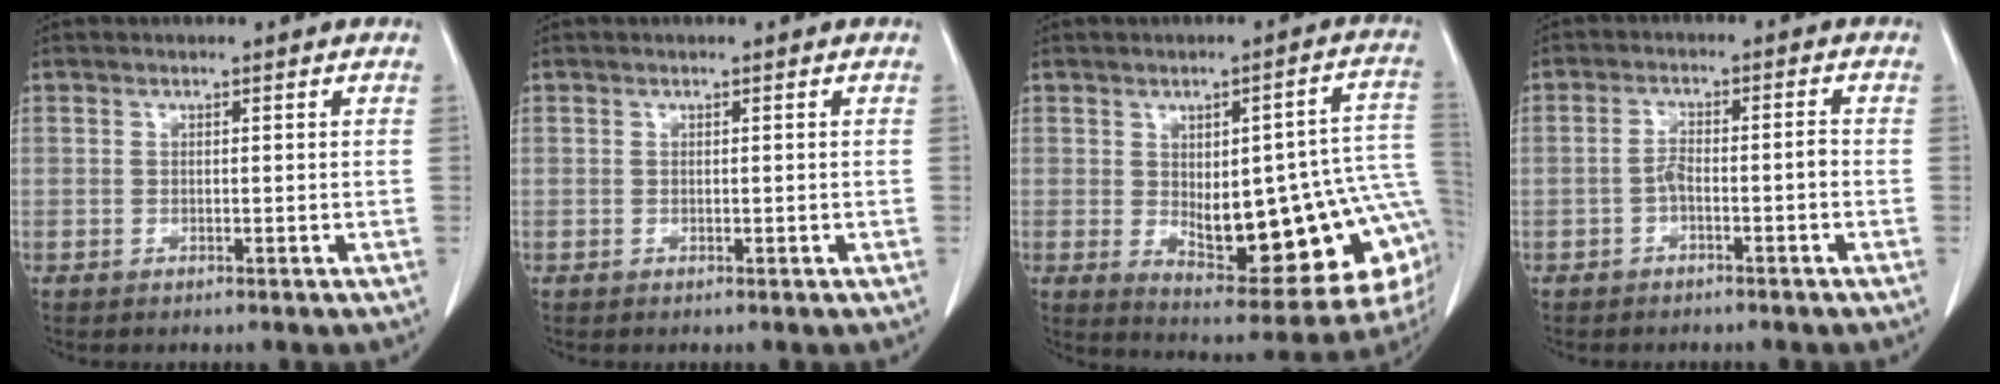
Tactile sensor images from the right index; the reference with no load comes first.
{"total": 0.0}
{"total": 20.7, "force": [-2.3, 6.5, 19.5], "torque": [-0.184, 0.023, 0.001]}
{"total": 3.4, "force": [-1.1, 0.7, 3.1], "torque": [-0.053, 0.009, -0.020]}